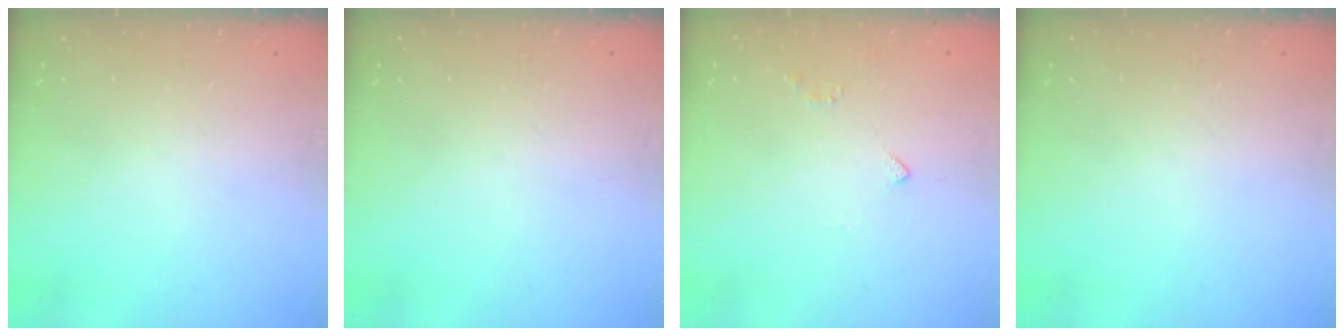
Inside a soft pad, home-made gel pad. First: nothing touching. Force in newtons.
{"total": 0.0}
{"total": 2.4, "press": 2.3, "slide": 0.6}
{"total": 0.0}